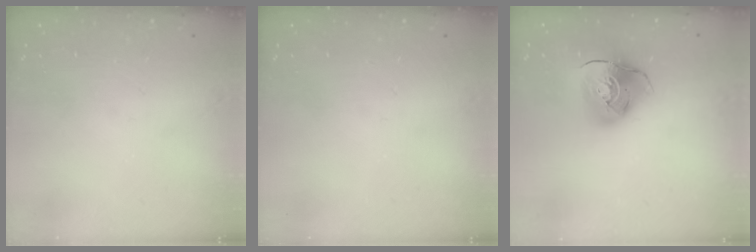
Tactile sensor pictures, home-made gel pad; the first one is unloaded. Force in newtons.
{"total": 0.0}
{"total": 10.6, "press": 10.5, "slide": 1.2}